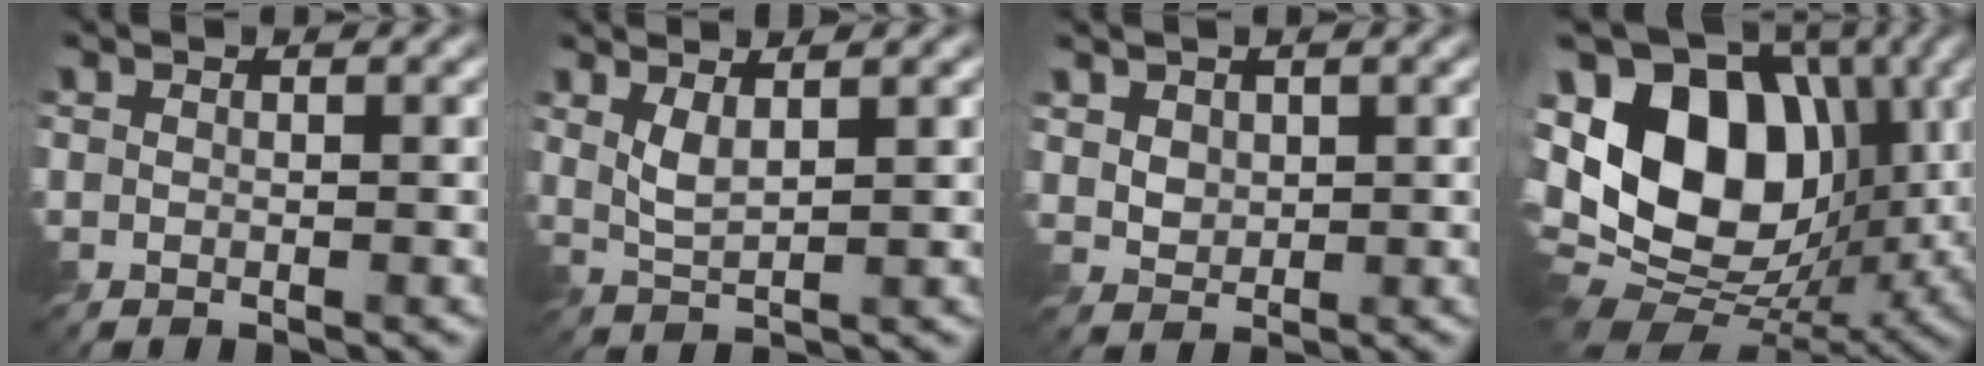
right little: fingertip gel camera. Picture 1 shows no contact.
{"total": 2.0, "force": [1.0, 0.4, 1.6], "torque": [-0.042, -0.008, 0.022]}
{"total": 2.1, "force": [1.0, 1.5, 1.0], "torque": [-0.034, -0.004, 0.028]}
{"total": 15.6, "force": [1.6, 10.6, 11.3], "torque": [-0.228, 0.007, 0.016]}